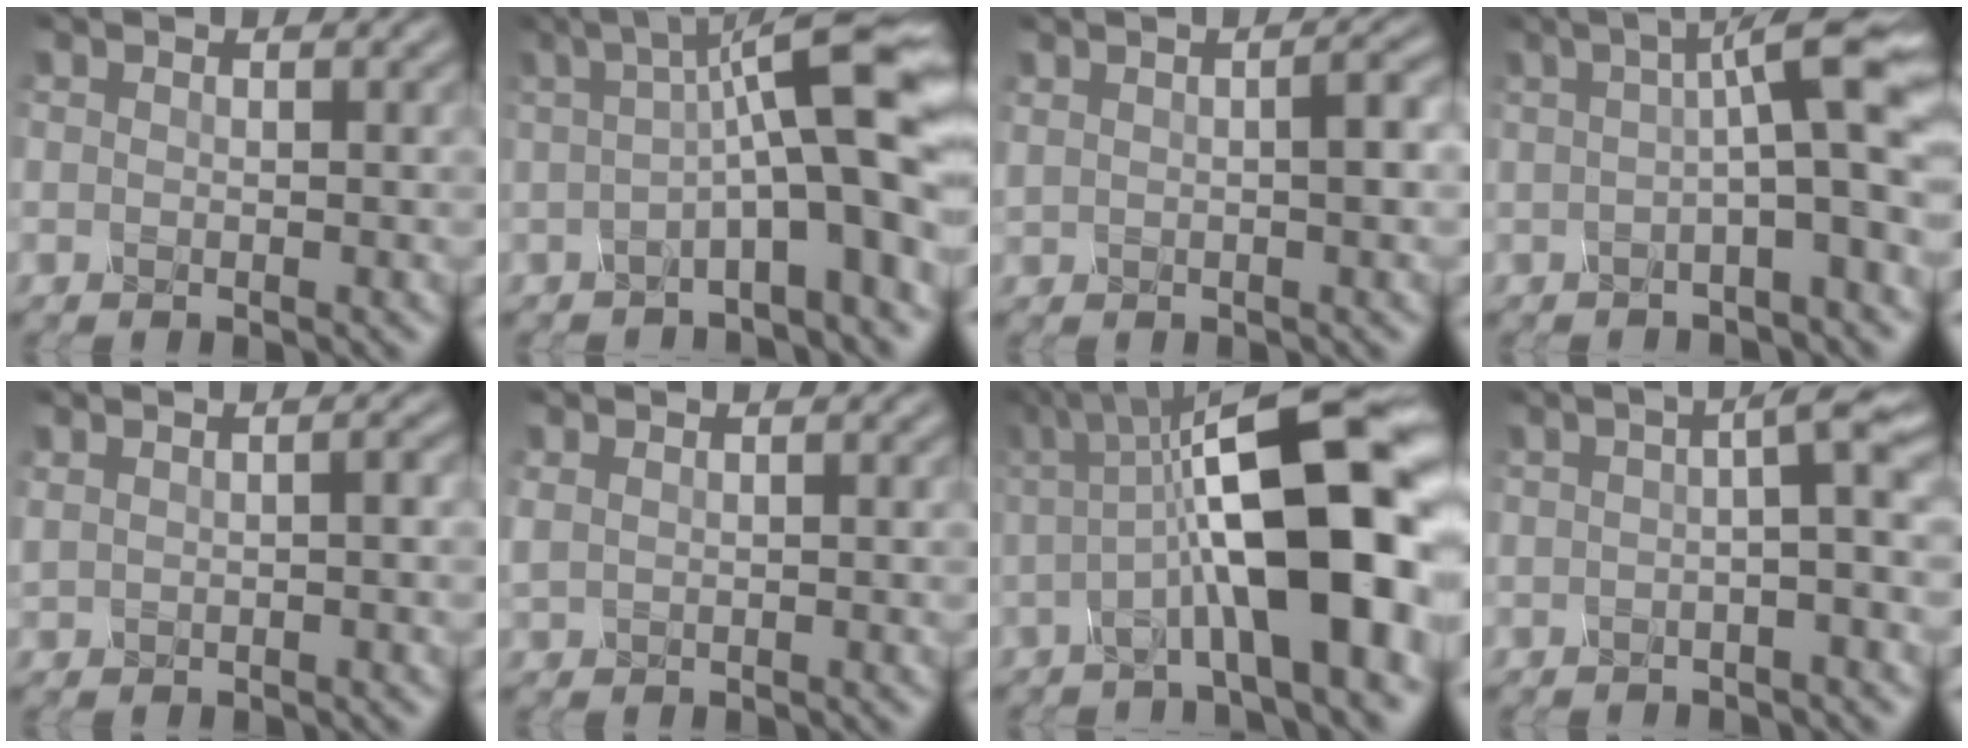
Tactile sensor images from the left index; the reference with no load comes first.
{"total": 10.0, "force": [0.4, 2.0, 9.8], "torque": [-0.127, 0.031, -0.009]}
{"total": 2.2, "force": [0.4, 0.6, 2.1], "torque": [-0.039, 0.008, 0.009]}
{"total": 7.1, "force": [0.7, 1.2, 7.0], "torque": [-0.091, 0.020, 0.000]}
{"total": 1.2, "force": [0.4, 0.4, 1.0], "torque": [-0.023, 0.003, 0.011]}
{"total": 0.8, "force": [0.6, 0.4, 0.4], "torque": [-0.016, 0.001, 0.015]}
{"total": 12.4, "force": [-0.1, 3.2, 12.0], "torque": [-0.180, 0.022, -0.009]}
{"total": 3.5, "force": [0.2, 0.6, 3.5], "torque": [-0.044, 0.009, -0.005]}